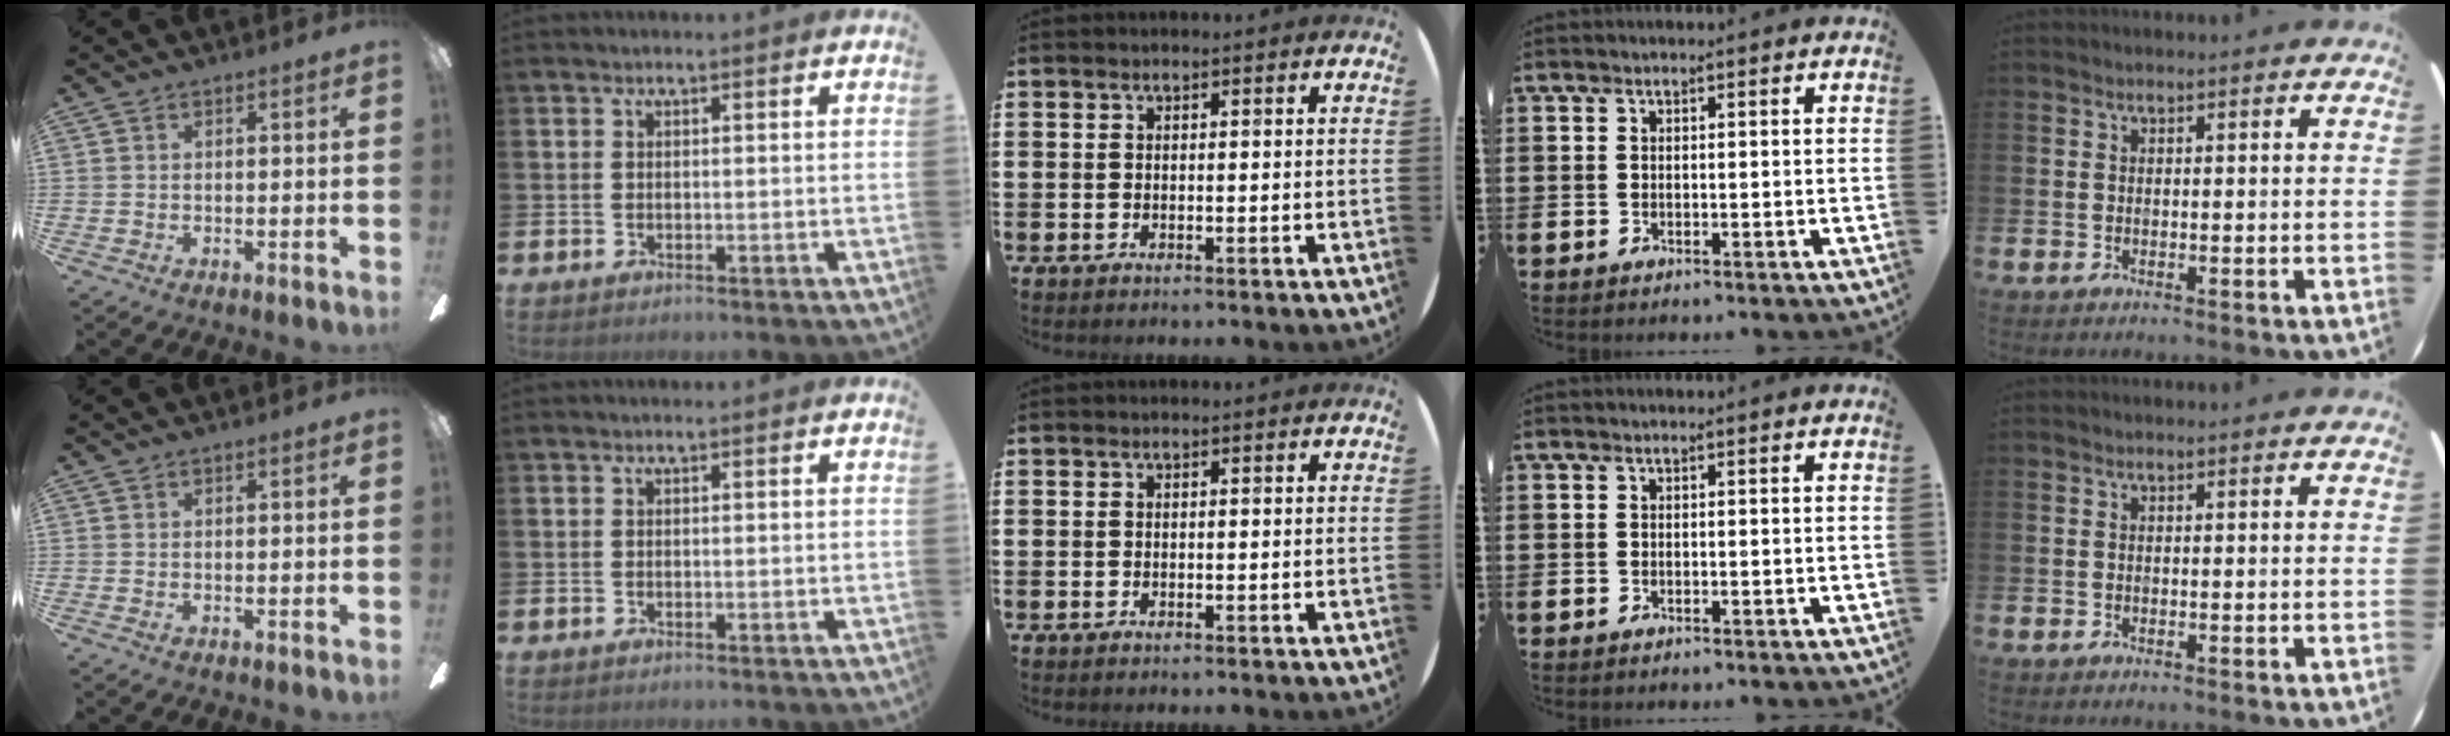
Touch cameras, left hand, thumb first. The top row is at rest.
{}